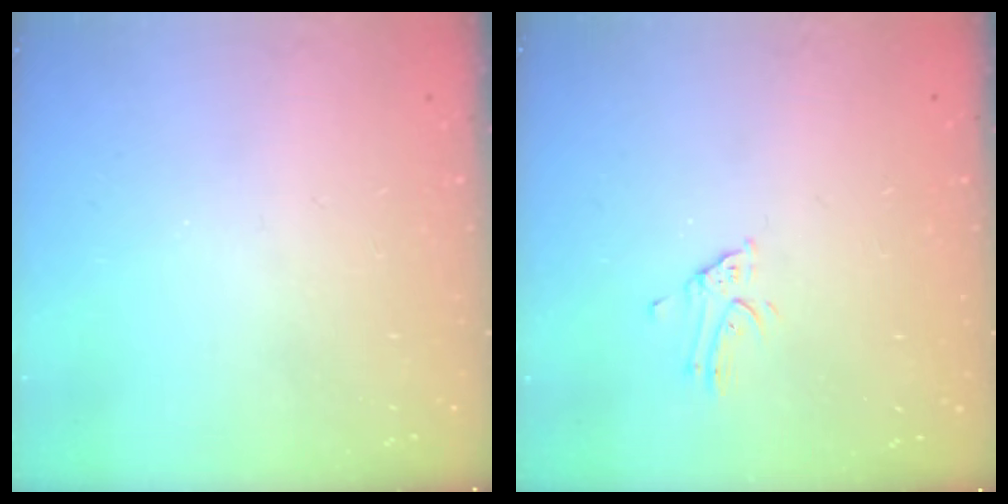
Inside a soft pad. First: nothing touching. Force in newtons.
{"total": 2.8, "press": 2.8, "slide": 0.3}